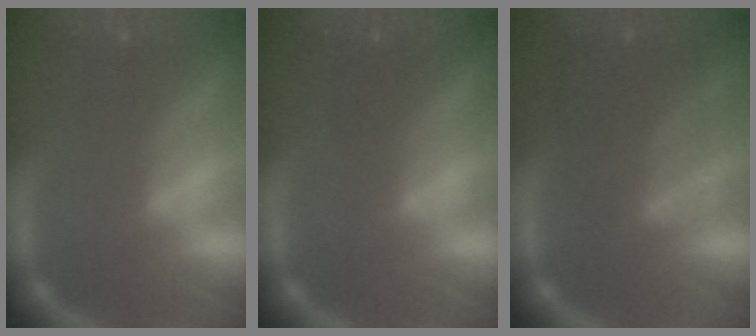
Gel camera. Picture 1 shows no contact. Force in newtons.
{"total": 1.4}
{"total": 6.1}